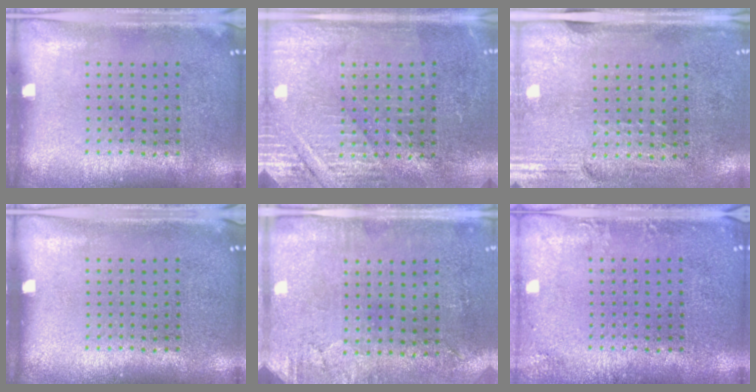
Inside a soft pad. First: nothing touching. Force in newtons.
{"total": 2.8, "press": 2.8, "slide": 0.4}
{"total": 2.9, "press": 2.5, "slide": 1.5}
{"total": 0.0}
{"total": 2.9, "press": 2.4, "slide": 1.7}
{"total": 1.5, "press": 1.5, "slide": 0.1}